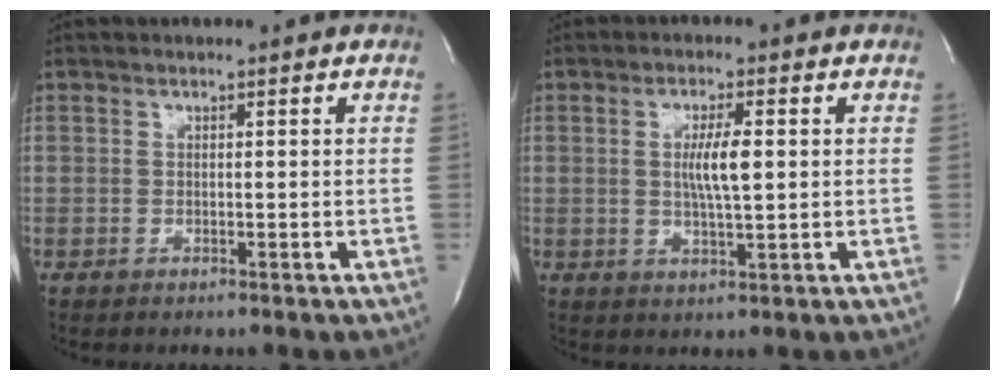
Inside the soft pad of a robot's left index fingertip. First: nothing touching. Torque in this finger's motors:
{"motor_torque": [0.42, 0.03, 0.14, 0.05]}